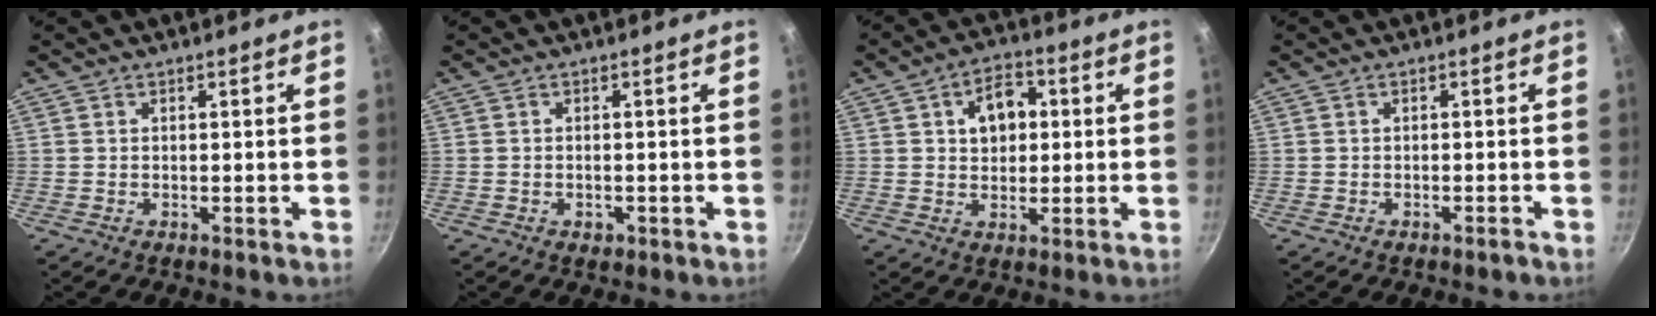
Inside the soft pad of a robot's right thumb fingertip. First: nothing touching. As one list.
[{"total": 1.6, "force": [-0.7, 1.1, 1.0], "torque": [-0.014, 0.002, -0.007]}, {"total": 7.7, "force": [1.6, 5.5, 5.2], "torque": [-0.047, 0.011, 0.020]}, {"total": 0.9, "force": [-0.7, 0.2, 0.4], "torque": [-0.011, 0.009, -0.009]}]